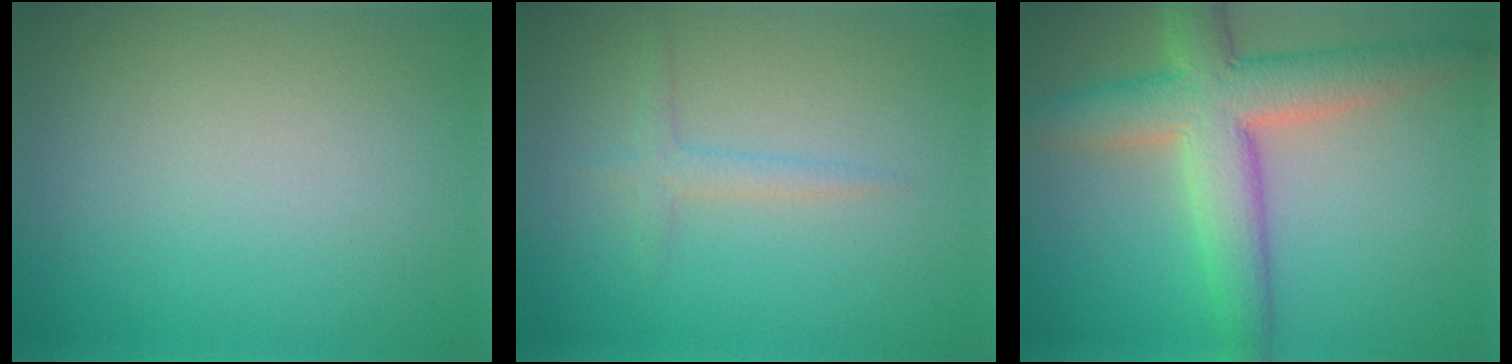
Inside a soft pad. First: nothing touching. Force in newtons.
{"total": 1.4, "press": 1.4, "slide": 0.1}
{"total": 7.5, "press": 7.5, "slide": 0.4}